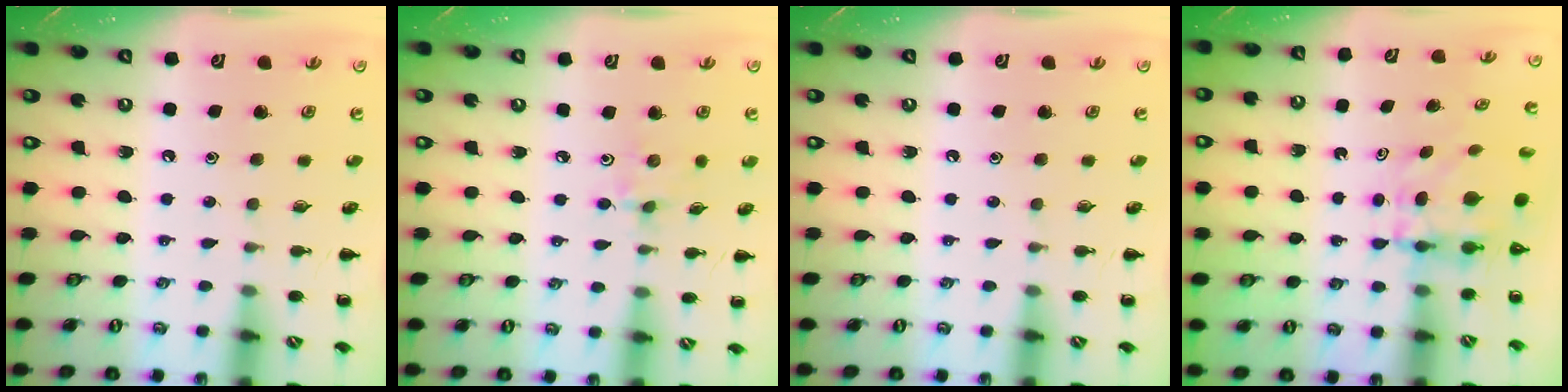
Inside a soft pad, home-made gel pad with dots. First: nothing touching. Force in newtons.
{"total": 3.4, "press": 3.2, "slide": 1.0}
{"total": 0.0}
{"total": 4.6, "press": 4.5, "slide": 0.6}